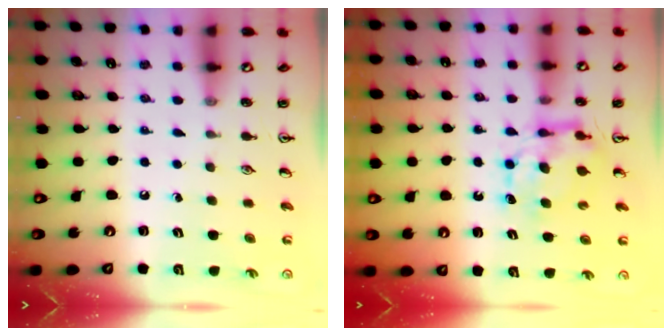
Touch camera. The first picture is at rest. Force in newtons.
{"total": 7.5, "press": 7.4, "slide": 0.6}